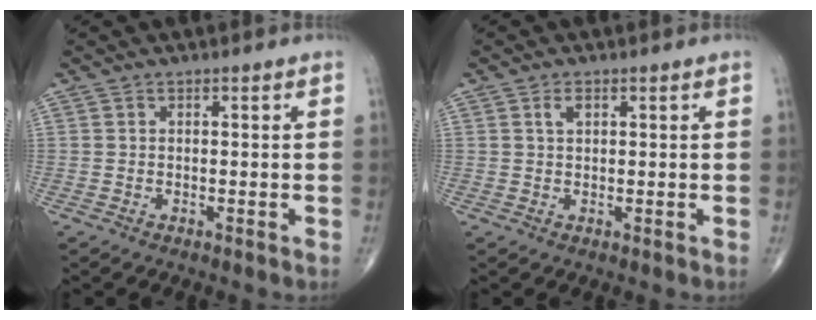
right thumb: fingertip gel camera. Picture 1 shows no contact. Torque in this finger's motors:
{"motor_torque": [-0.12, 0.24, 0.09, 0.11, -0.01]}